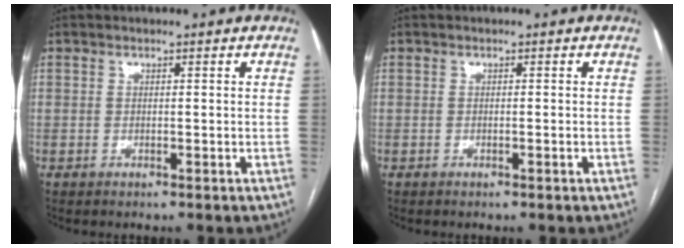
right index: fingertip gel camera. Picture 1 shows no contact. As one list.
[{"total": 0.0}]